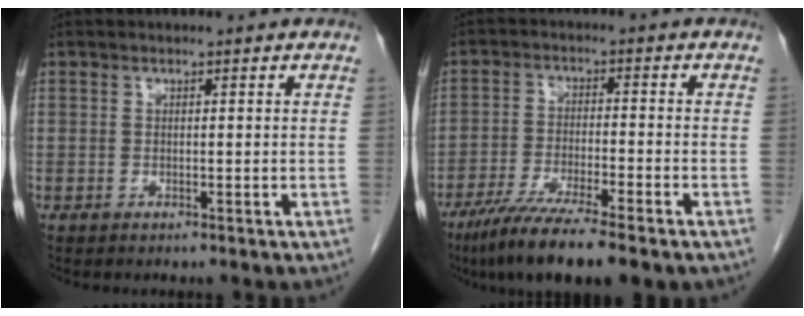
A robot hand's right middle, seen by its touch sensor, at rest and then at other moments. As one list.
[{"total": 10.6, "force": [-7.6, 0.8, 7.3], "torque": [-0.123, -0.027, -0.124]}]